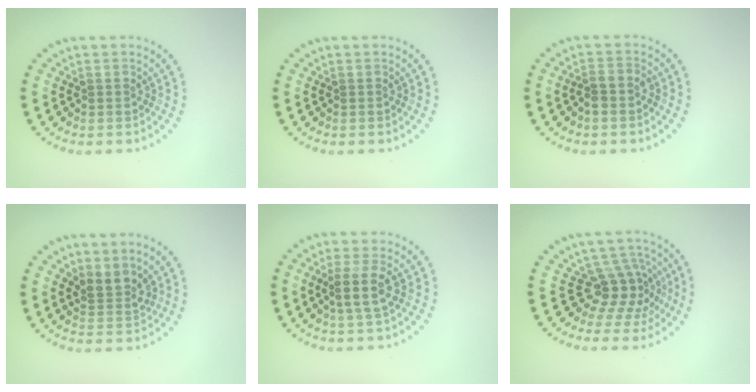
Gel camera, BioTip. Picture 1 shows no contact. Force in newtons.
{"total": 0.0}
{"total": 1.3, "press": 1.1, "slide": 0.7}
{"total": 2.4, "press": 1.8, "slide": 1.6}
{"total": 2.6, "press": 2.1, "slide": 1.5}
{"total": 3.6, "press": 2.6, "slide": 2.5}